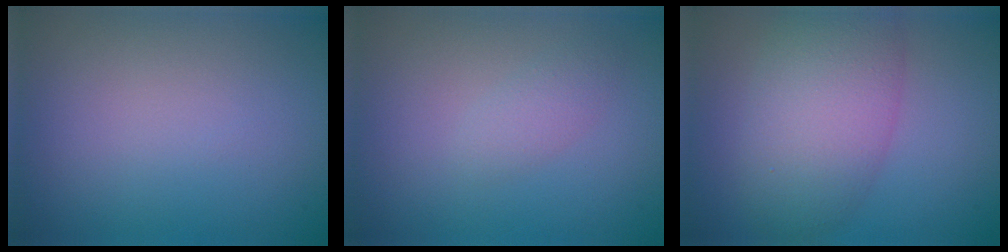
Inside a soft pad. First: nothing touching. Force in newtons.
{"total": 1.3, "press": 1.3, "slide": 0.0}
{"total": 6.9, "press": 6.9, "slide": 0.4}